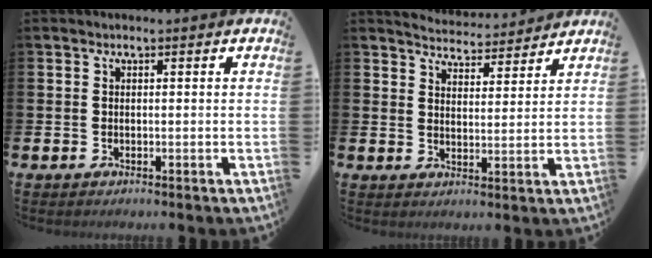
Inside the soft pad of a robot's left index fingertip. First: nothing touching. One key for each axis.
{"total": 4.5, "fx": 4.5, "fy": 0.5, "fz": -0.3, "tx": -0.002, "ty": -0.036, "tz": 0.076}